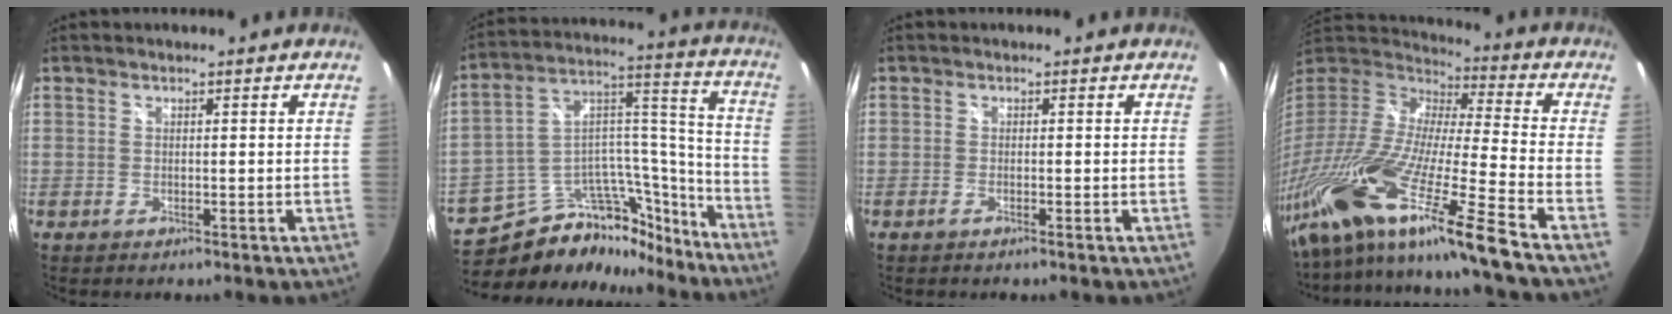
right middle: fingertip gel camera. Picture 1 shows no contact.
{"total": 23.5, "force": [-18.5, 11.0, 9.5], "torque": [-0.155, 0.082, -0.266]}
{"total": 1.1, "force": [-0.8, -0.2, 0.8], "torque": [-0.015, -0.002, -0.017]}
{"total": 29.1, "force": [-20.8, -0.5, 20.3], "torque": [-0.335, -0.084, -0.379]}